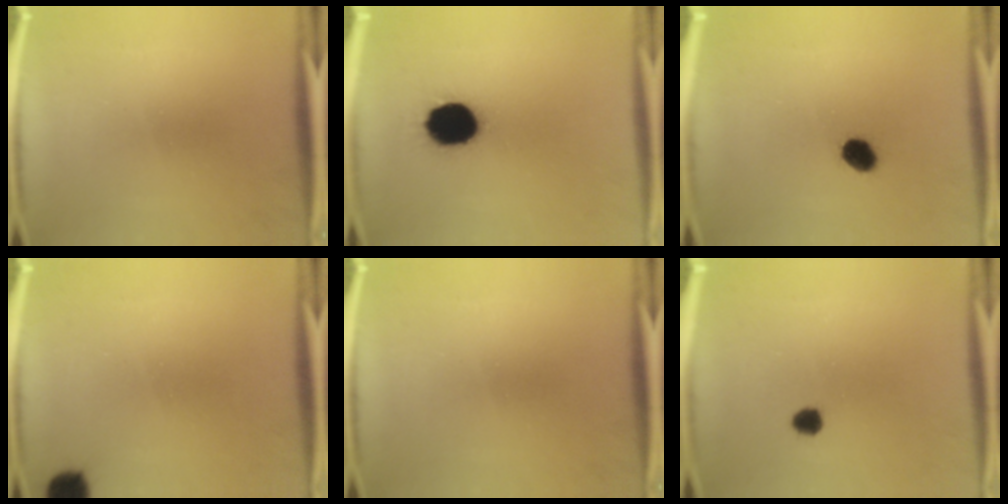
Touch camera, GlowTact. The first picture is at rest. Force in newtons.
{"total": 15.0}
{"total": 4.7}
{"total": 5.1}
{"total": 0.0}
{"total": 2.4}